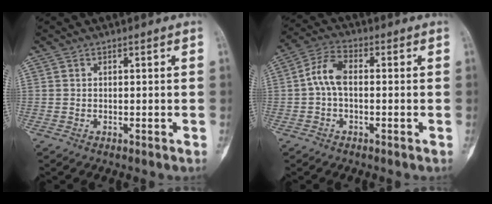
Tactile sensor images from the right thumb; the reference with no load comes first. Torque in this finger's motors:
{"motor_torque": [0.03, 0.03, 0.18, -0.18, 0.04]}